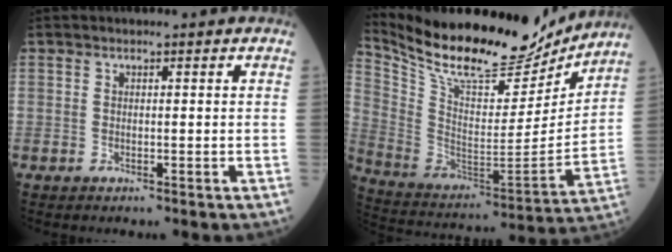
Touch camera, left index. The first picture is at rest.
{"total": 22.8, "force": [20.3, 5.5, 8.7], "torque": [-0.176, -0.027, 0.331]}